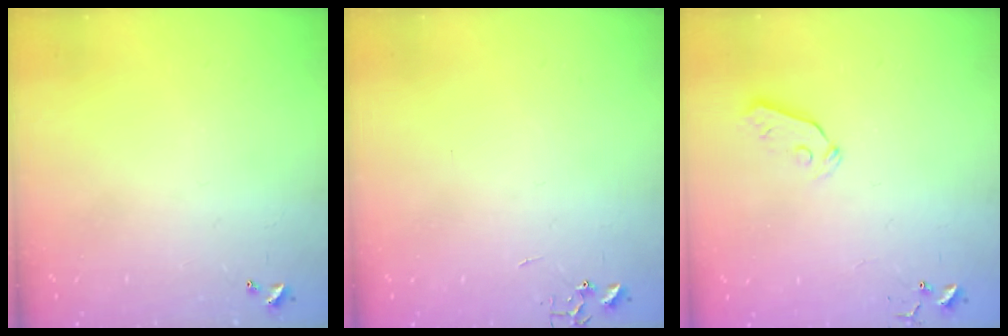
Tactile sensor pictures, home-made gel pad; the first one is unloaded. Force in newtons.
{"total": 0.0}
{"total": 3.8, "press": 3.8, "slide": 0.3}